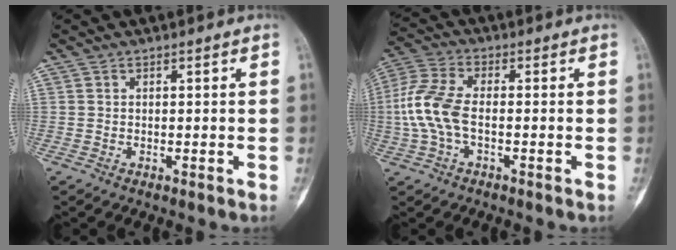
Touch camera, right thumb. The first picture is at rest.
{"total": 9.7, "force": [-1.1, 4.9, 8.3], "torque": [-0.202, 0.021, -0.028]}